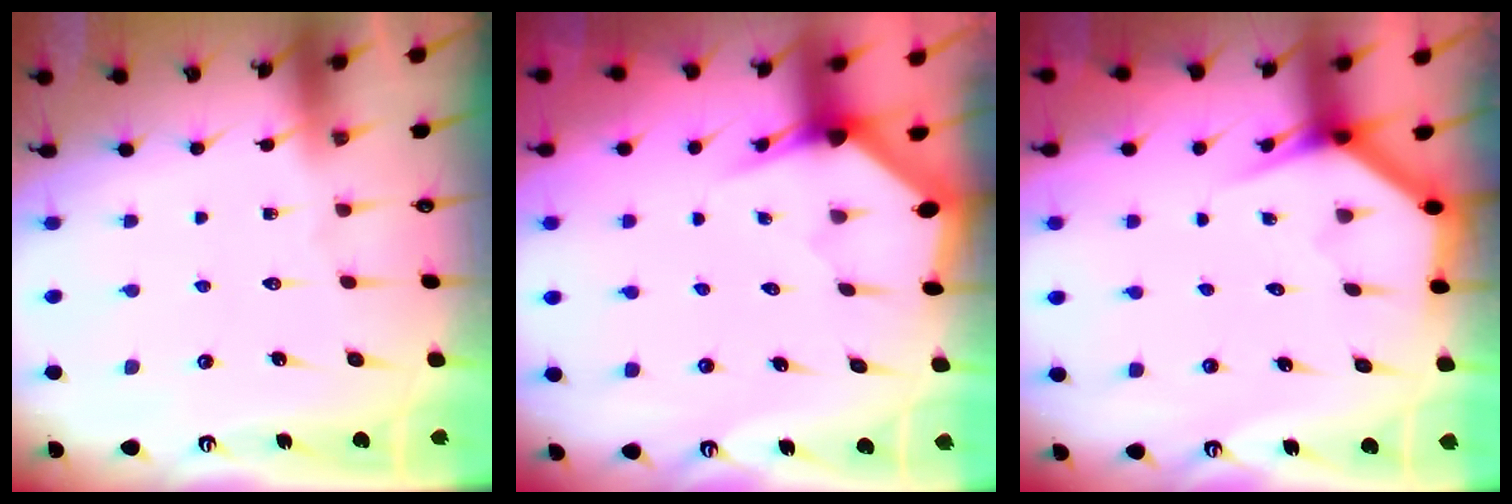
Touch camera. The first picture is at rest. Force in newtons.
{"total": 2.8, "press": 2.8, "slide": 0.1}
{"total": 3.5, "press": 3.5, "slide": 0.2}